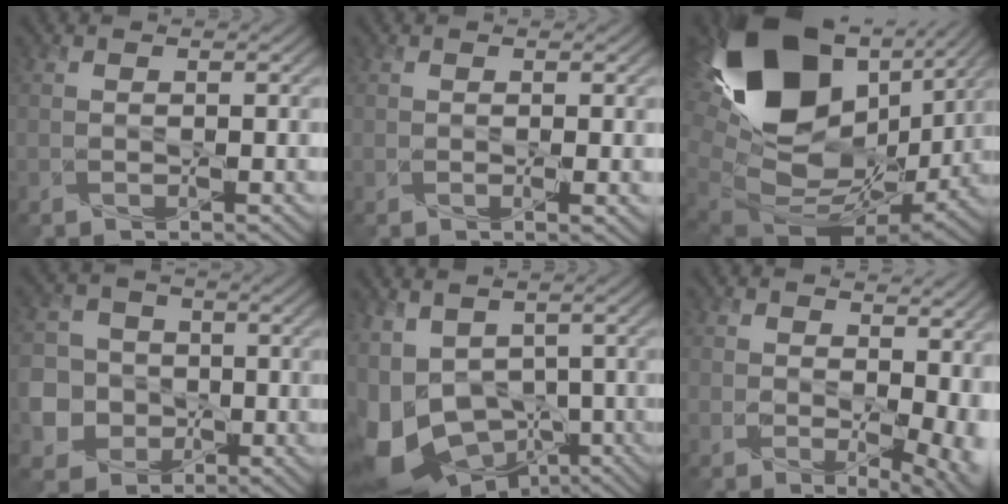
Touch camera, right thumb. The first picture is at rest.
{"total": 1.2, "force": [0.3, 0.5, 1.1], "torque": [-0.021, -0.001, 0.005]}
{"total": 20.6, "force": [5.6, 14.1, 14.0], "torque": [-0.311, -0.028, 0.129]}
{"total": 6.1, "force": [-1.7, 5.8, 1.1], "torque": [-0.035, -0.011, -0.059]}
{"total": 11.8, "force": [-3.0, 7.8, 8.4], "torque": [-0.175, -0.023, -0.033]}
{"total": 10.1, "force": [1.6, 6.4, 7.6], "torque": [-0.092, -0.025, 0.057]}